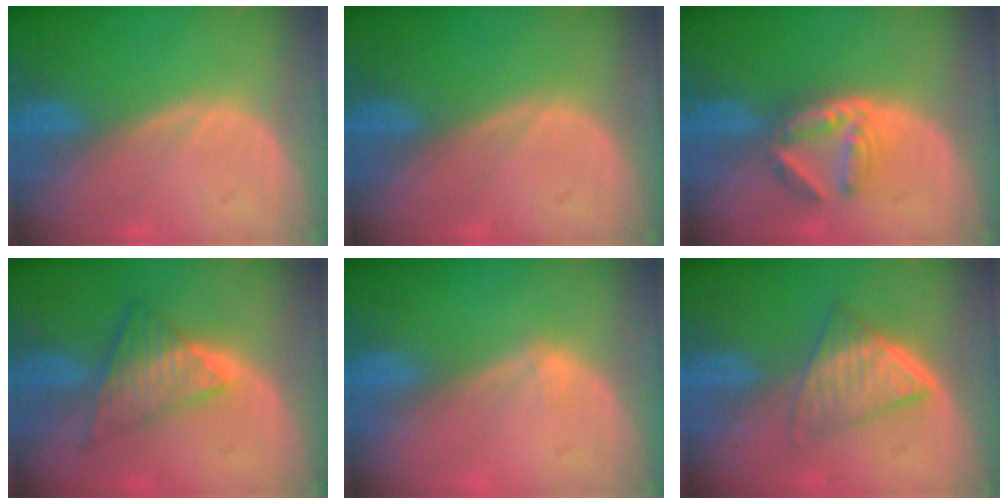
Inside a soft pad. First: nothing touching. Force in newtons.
{"total": 0.0}
{"total": 6.0, "press": 5.3, "slide": 2.8}
{"total": 6.8, "press": 6.5, "slide": 2.2}
{"total": 0.8, "press": 0.6, "slide": 0.5}
{"total": 6.6, "press": 5.5, "slide": 3.6}